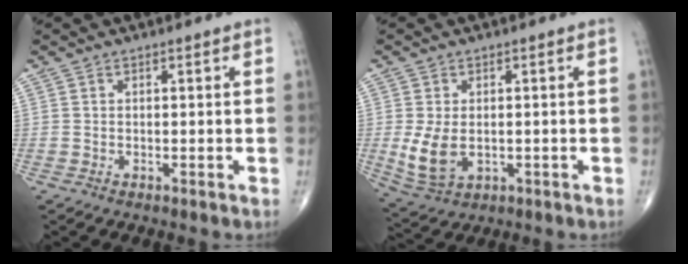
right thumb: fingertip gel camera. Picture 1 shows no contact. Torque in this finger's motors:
{"motor_torque": [-0.19, 0.49, 0.18, 0.33, 0.08]}